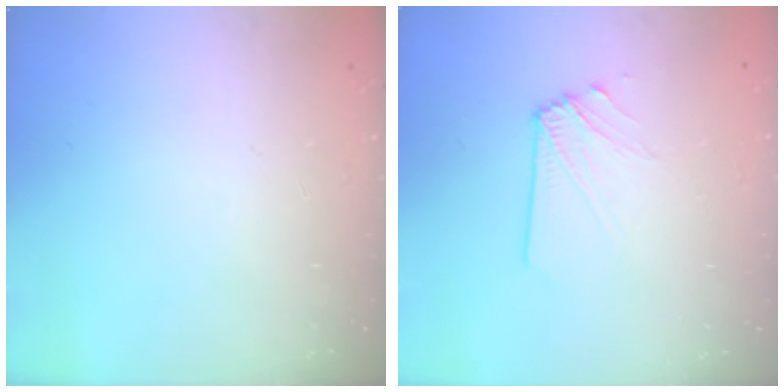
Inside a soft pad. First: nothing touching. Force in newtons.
{"total": 2.9, "press": 2.8, "slide": 0.5}